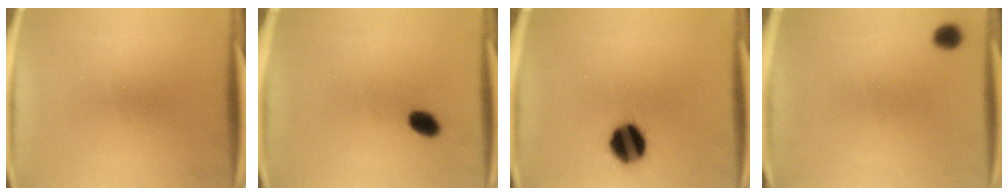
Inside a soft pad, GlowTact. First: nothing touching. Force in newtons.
{"total": 3.5}
{"total": 11.7}
{"total": 2.2}